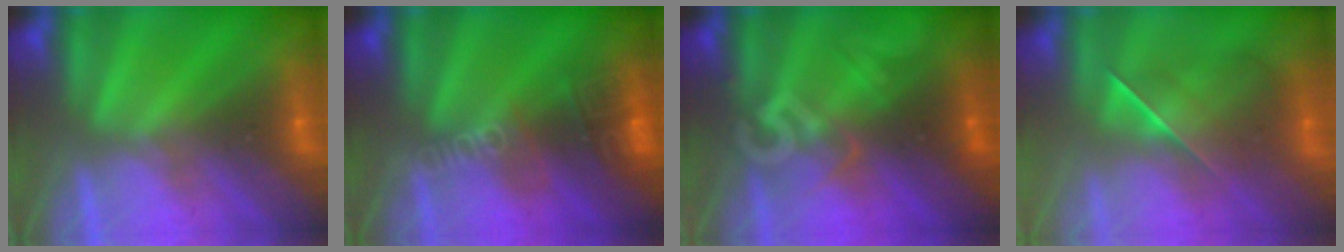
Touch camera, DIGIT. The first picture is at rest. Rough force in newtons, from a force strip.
{"total": 2.6}
{"total": 2.9}
{"total": 2.4}